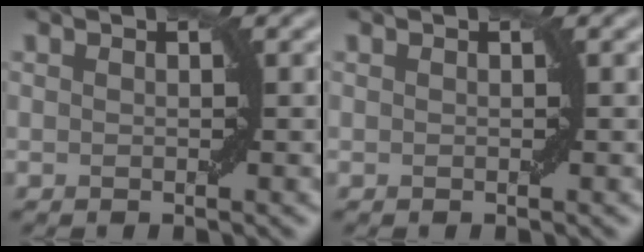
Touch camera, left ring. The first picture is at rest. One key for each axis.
{"total": 0.0}